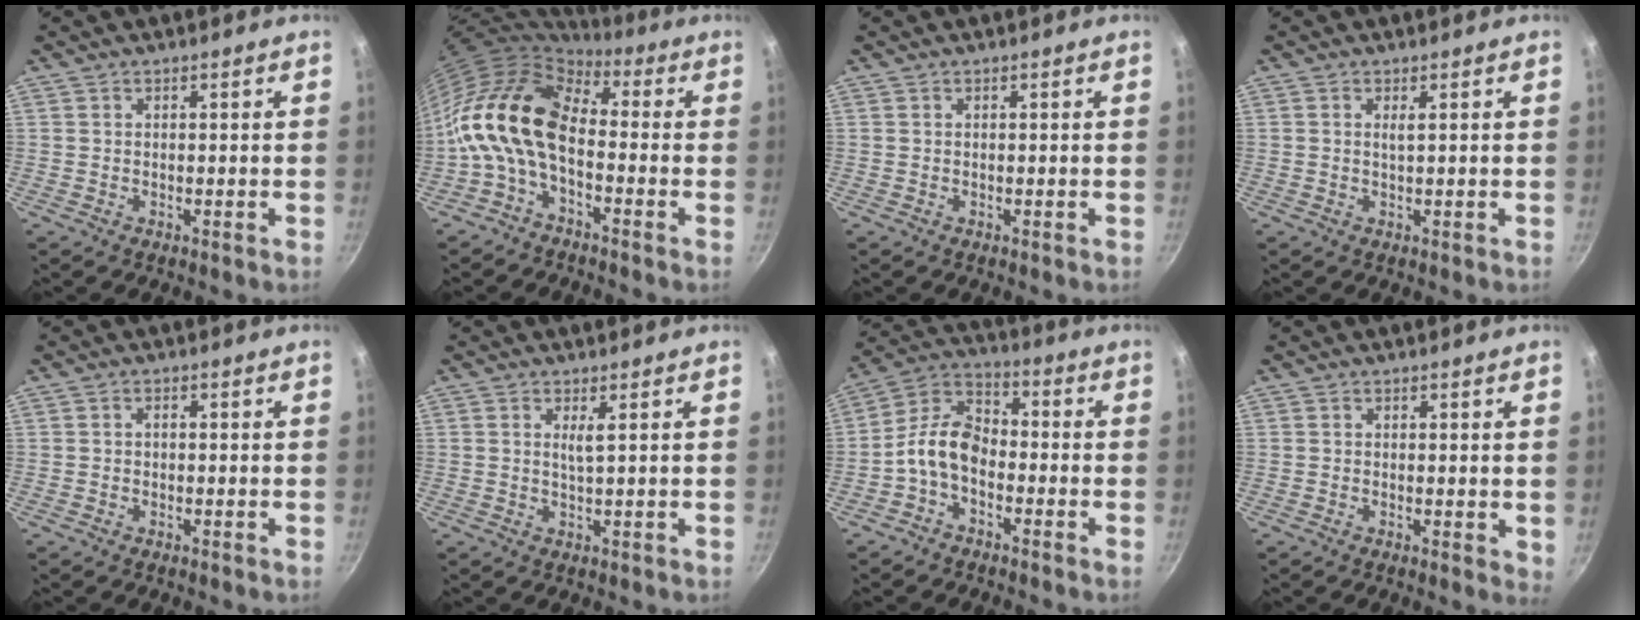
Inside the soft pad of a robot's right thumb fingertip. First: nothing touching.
{"total": 13.4, "force": [-2.2, 7.9, 10.5], "torque": [-0.184, 0.033, -0.061]}
{"total": 0.0}
{"total": 1.0, "force": [0.3, 0.1, 0.9], "torque": [-0.020, 0.000, 0.006]}
{"total": 0.9, "force": [-0.2, 0.7, 0.6], "torque": [-0.010, 0.005, -0.004]}
{"total": 1.9, "force": [0.7, 0.1, 1.8], "torque": [-0.036, -0.003, 0.013]}
{"total": 9.3, "force": [-3.0, 6.0, 6.5], "torque": [-0.109, 0.046, -0.078]}
{"total": 2.2, "force": [0.2, 1.0, 1.9], "torque": [-0.020, -0.005, 0.001]}